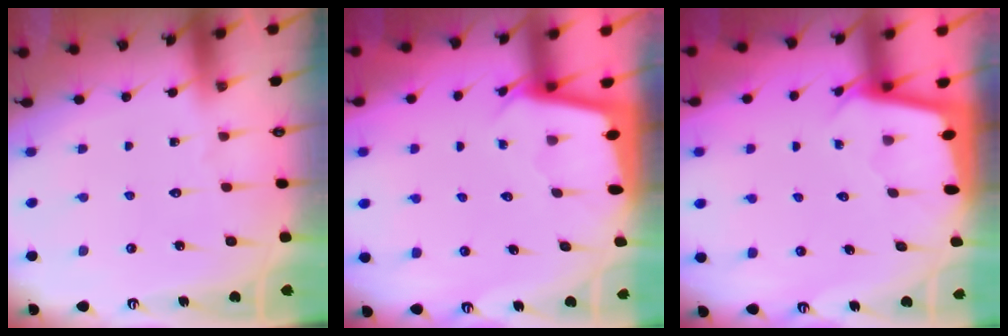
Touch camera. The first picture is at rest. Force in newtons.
{"total": 2.0, "press": 2.0, "slide": 0.1}
{"total": 2.0, "press": 2.0, "slide": 0.1}